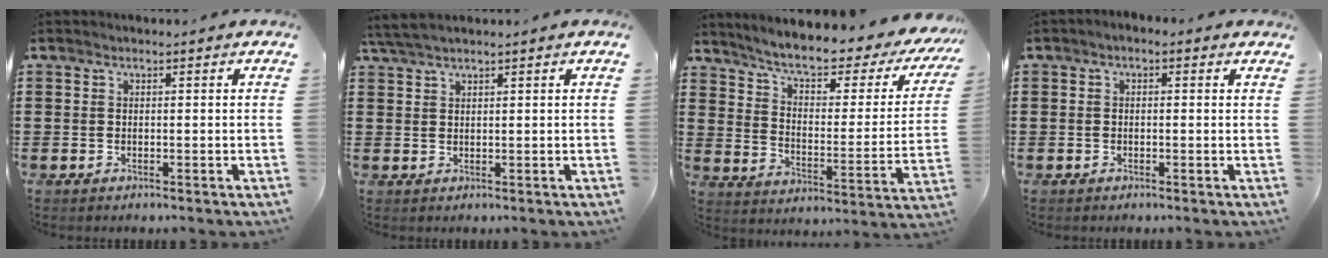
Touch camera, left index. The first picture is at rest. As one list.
[{"total": 2.2, "force": [1.9, 0.2, 1.2], "torque": [-0.028, 0.002, 0.037]}, {"total": 6.8, "force": [5.4, 0.9, 4.0], "torque": [-0.091, -0.039, 0.085]}, {"total": 0.9, "force": [-0.5, 0.5, 0.5], "torque": [-0.010, 0.001, -0.012]}]